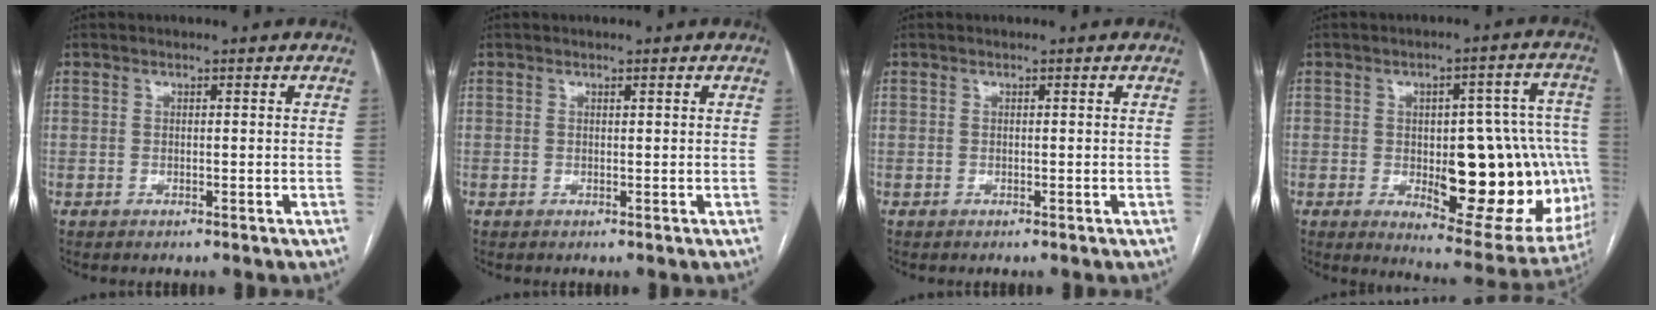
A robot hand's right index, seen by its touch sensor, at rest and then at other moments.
{"total": 0.0}
{"total": 0.0}
{"total": 22.9, "force": [-3.4, 8.3, 21.1], "torque": [-0.189, 0.027, -0.015]}